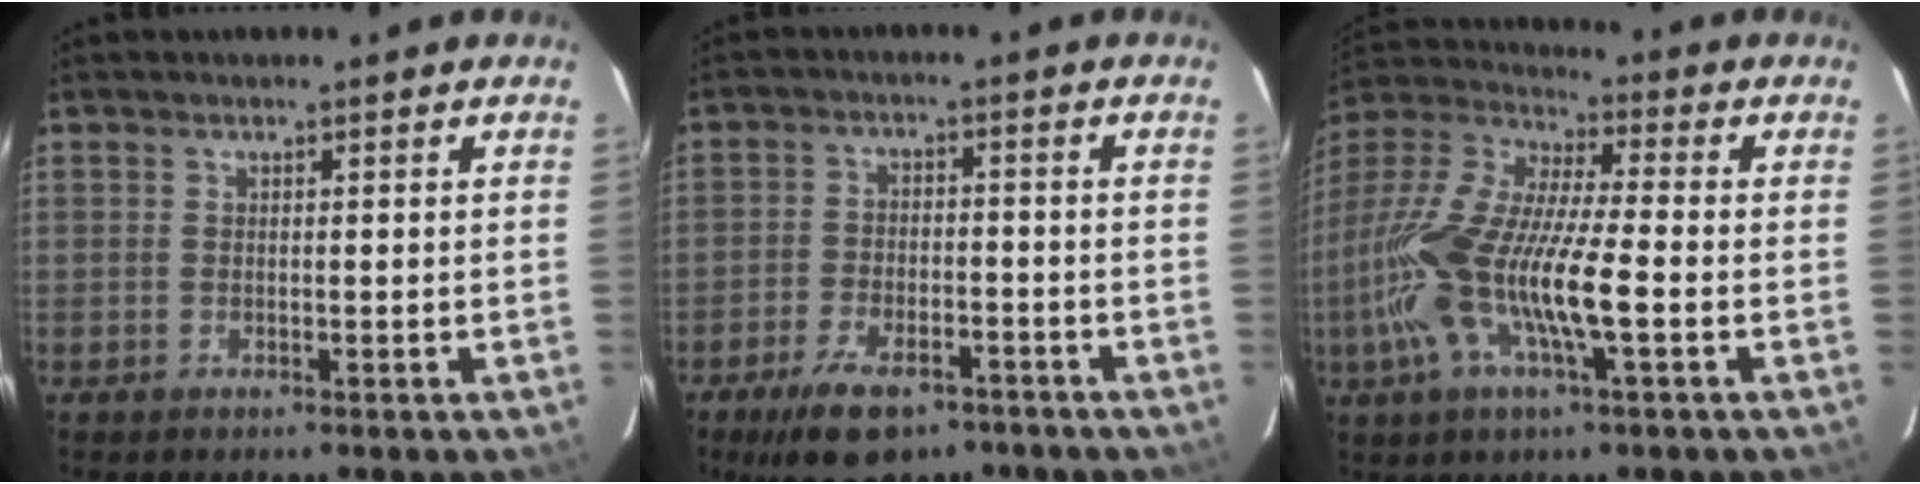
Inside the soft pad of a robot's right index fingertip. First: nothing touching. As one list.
[{"total": 12.1, "force": [-8.2, 5.7, 6.8], "torque": [-0.147, -0.010, -0.132]}, {"total": 19.5, "force": [-4.6, 4.4, 18.5], "torque": [-0.375, -0.011, -0.093]}]